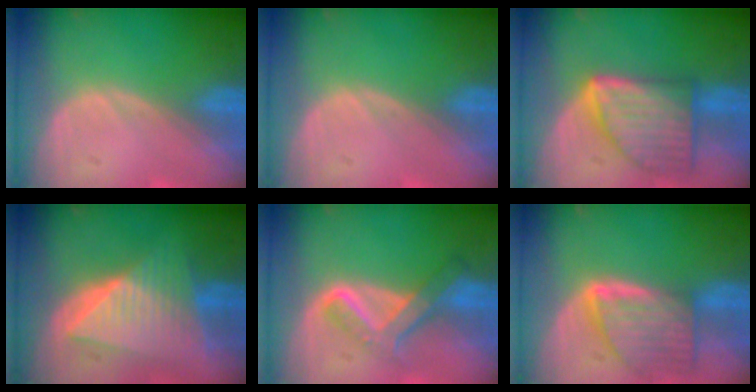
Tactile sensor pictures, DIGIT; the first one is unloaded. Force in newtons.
{"total": 0.0}
{"total": 9.3, "press": 9.3, "slide": 0.5}
{"total": 9.6, "press": 9.6, "slide": 0.8}
{"total": 6.7, "press": 5.7, "slide": 3.6}
{"total": 8.1, "press": 7.3, "slide": 3.4}